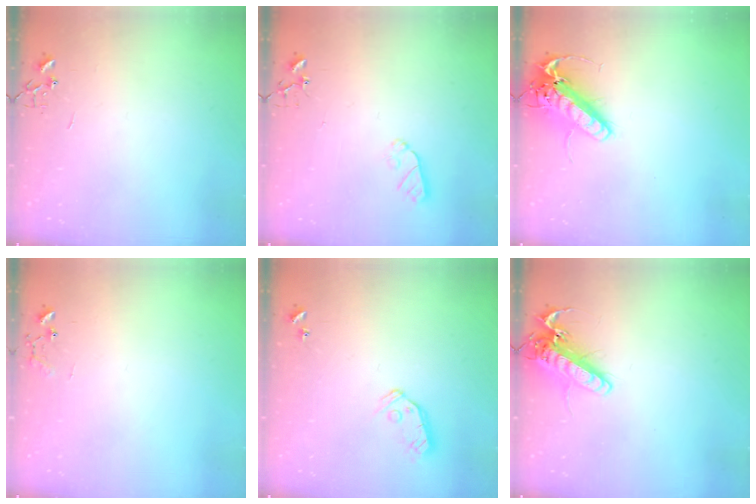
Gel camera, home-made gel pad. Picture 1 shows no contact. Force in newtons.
{"total": 6.2, "press": 6.2, "slide": 0.0}
{"total": 15.6, "press": 15.3, "slide": 3.2}
{"total": 7.4, "press": 7.4, "slide": 0.6}
{"total": 7.5, "press": 7.5, "slide": 0.4}
{"total": 15.7, "press": 15.5, "slide": 2.4}